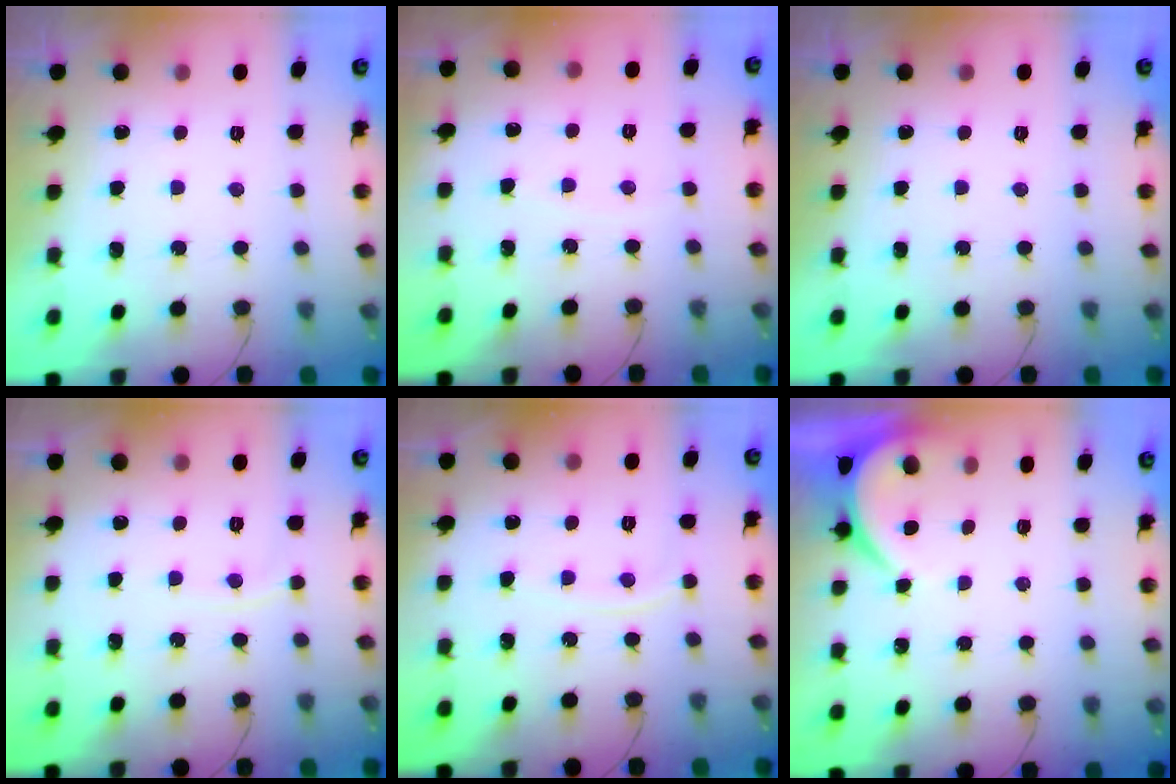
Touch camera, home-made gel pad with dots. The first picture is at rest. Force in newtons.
{"total": 2.7, "press": 2.7, "slide": 0.5}
{"total": 0.0}
{"total": 4.9, "press": 4.8, "slide": 0.7}
{"total": 5.6, "press": 5.6, "slide": 0.9}
{"total": 3.9, "press": 3.9, "slide": 0.6}